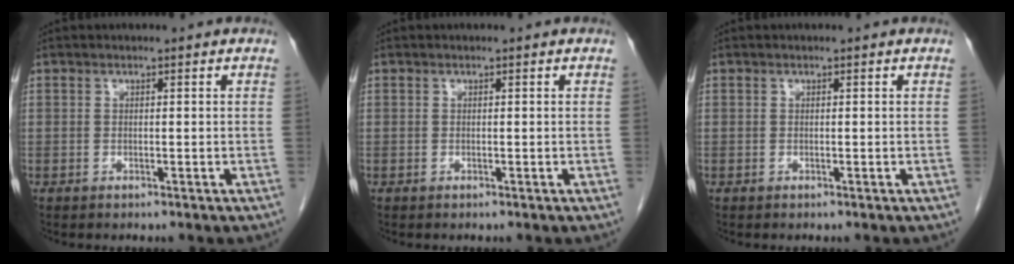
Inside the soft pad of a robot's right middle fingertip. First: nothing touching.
{"total": 0.0}
{"total": 0.0}